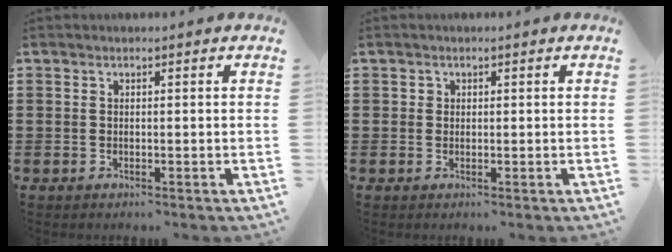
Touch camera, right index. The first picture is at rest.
{"total": 0.7, "force": [0.2, 0.6, 0.1], "torque": [-0.003, 0.006, 0.003]}